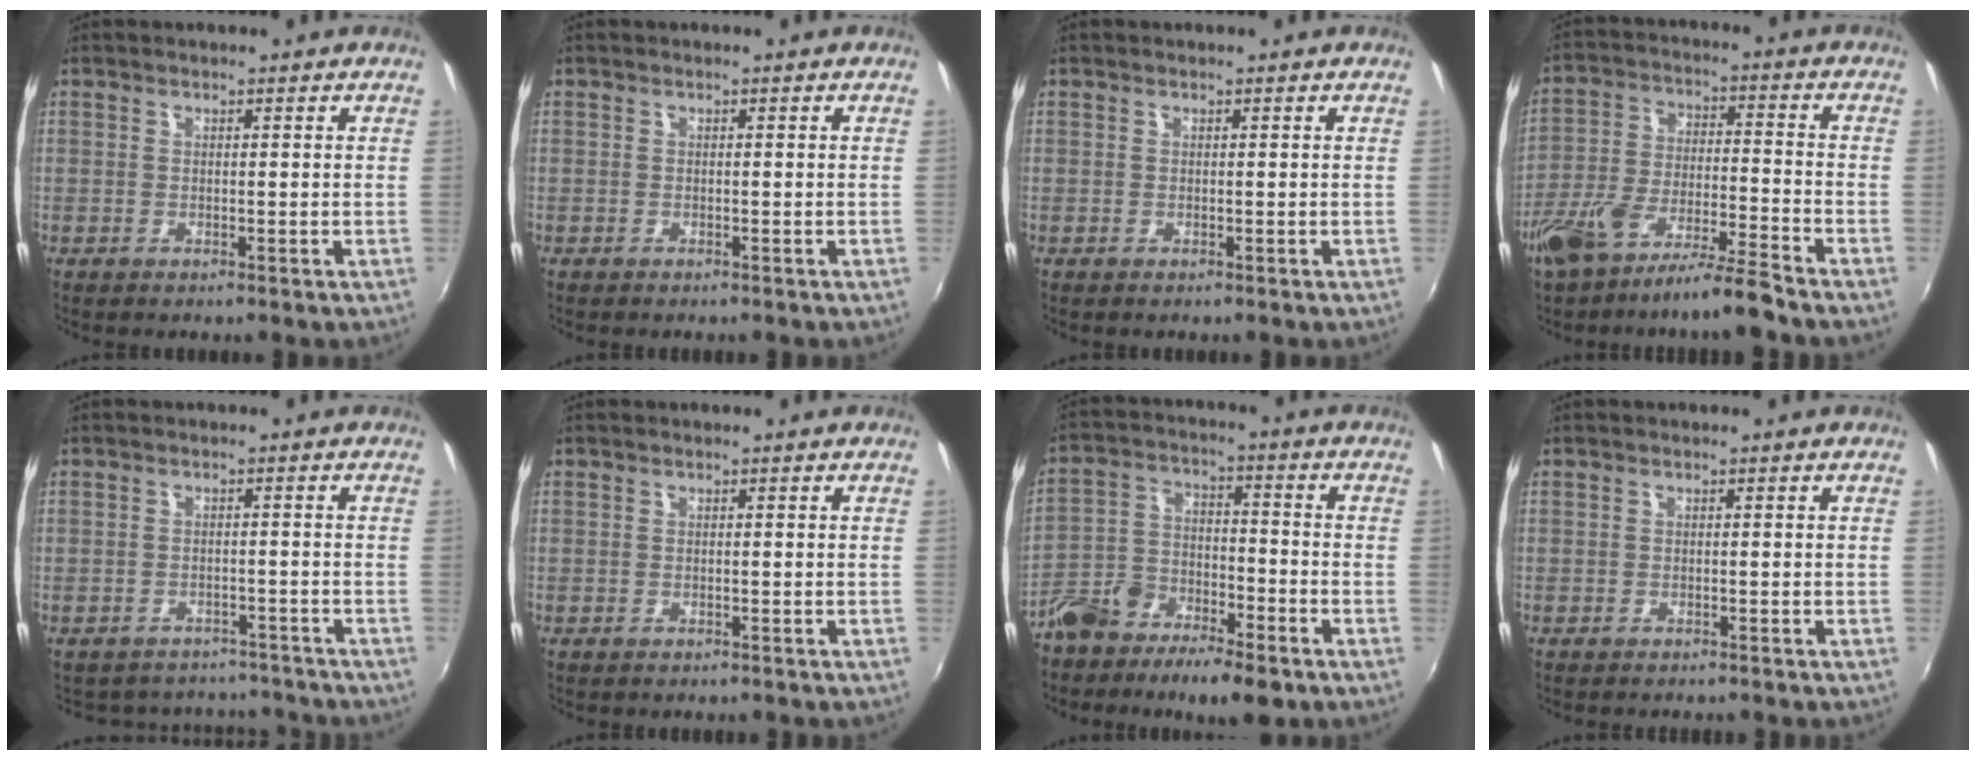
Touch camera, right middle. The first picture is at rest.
{"total": 0.5, "force": [-0.5, 0.1, 0.1], "torque": [-0.002, -0.003, -0.008]}
{"total": 0.0}
{"total": 10.9, "force": [-8.7, 0.9, 6.5], "torque": [-0.137, -0.006, -0.158]}
{"total": 9.6, "force": [-8.3, 4.5, 1.5], "torque": [-0.036, 0.024, -0.098]}
{"total": 1.0, "force": [-0.9, 0.4, 0.2], "torque": [-0.008, -0.004, -0.011]}
{"total": 12.5, "force": [-8.6, 5.4, 7.4], "torque": [-0.162, -0.005, -0.155]}
{"total": 1.9, "force": [-1.8, 0.4, 0.5], "torque": [-0.018, -0.012, -0.026]}